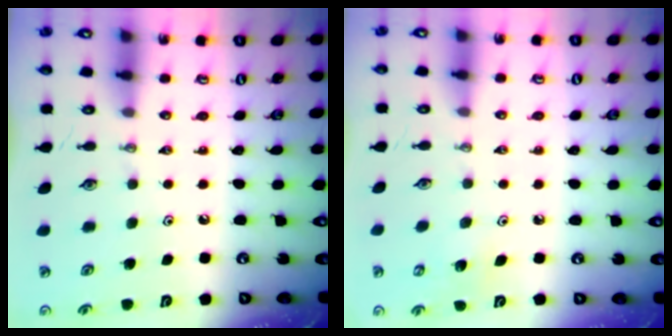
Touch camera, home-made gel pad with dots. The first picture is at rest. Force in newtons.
{"total": 4.3, "press": 4.3, "slide": 0.3}